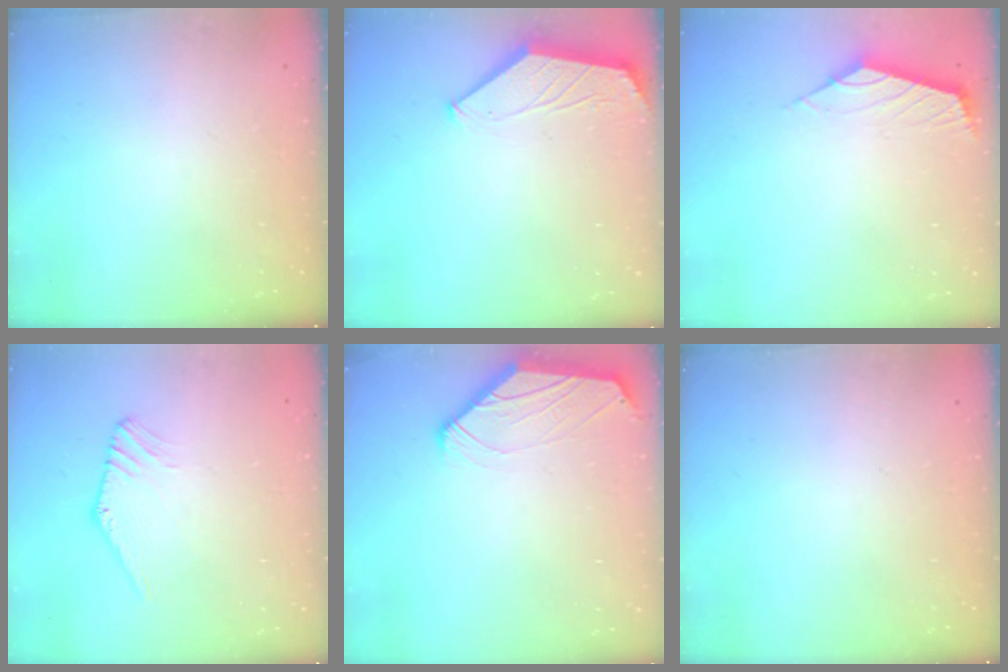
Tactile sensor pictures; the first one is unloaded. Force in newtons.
{"total": 1.5, "press": 1.5, "slide": 0.4}
{"total": 2.5, "press": 2.5, "slide": 0.6}
{"total": 2.7, "press": 2.7, "slide": 0.1}
{"total": 0.6, "press": 0.6, "slide": 0.2}
{"total": 0.0}